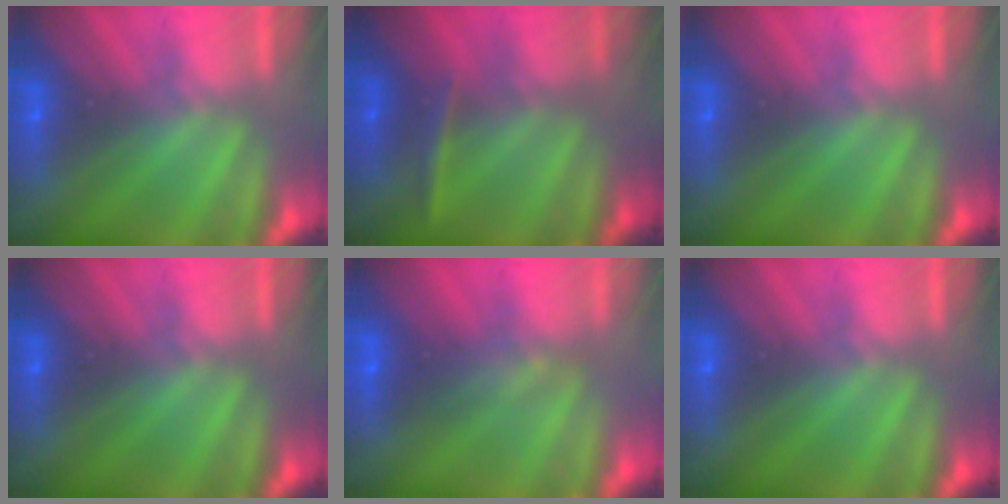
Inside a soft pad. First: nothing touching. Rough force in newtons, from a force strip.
{"total": 2.4}
{"total": 0.0}
{"total": 0.0}
{"total": 1.6}
{"total": 0.0}